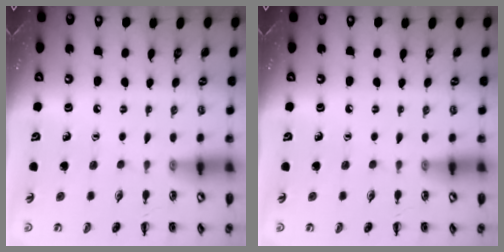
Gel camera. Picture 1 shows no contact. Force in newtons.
{"total": 0.0}